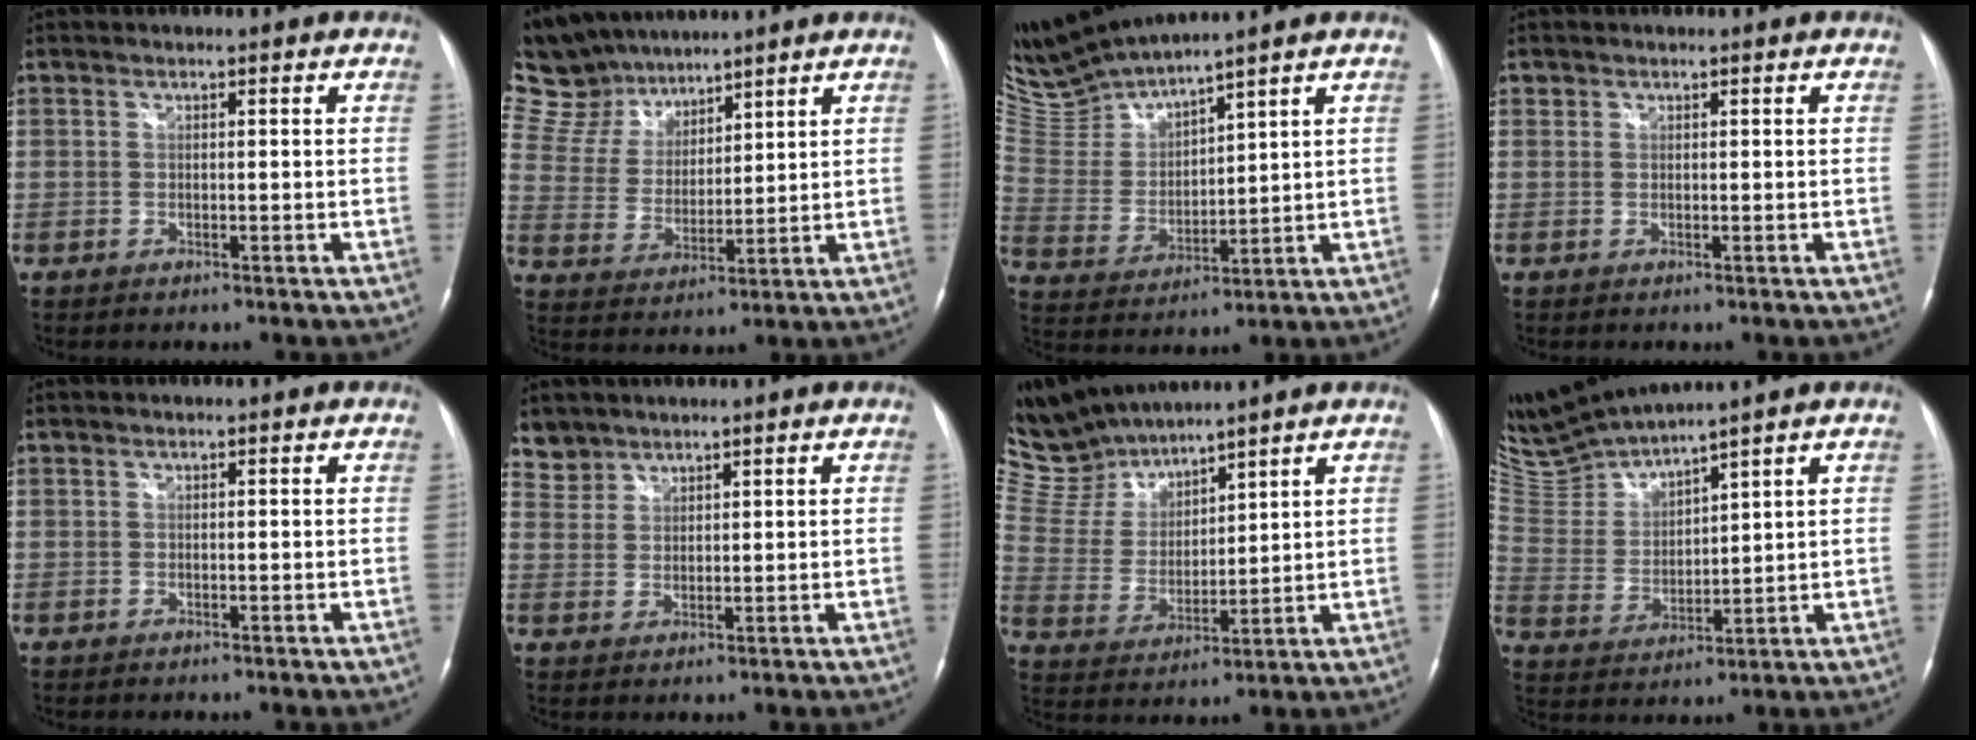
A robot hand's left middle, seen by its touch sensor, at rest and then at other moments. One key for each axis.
{"total": 12.1, "fx": 10.8, "fy": 5.0, "fz": 2.3, "tx": -0.060, "ty": 0.024, "tz": 0.218}
{"total": 10.2, "fx": 10.0, "fy": -1.0, "fz": 2.2, "tx": -0.072, "ty": -0.001, "tz": 0.220}
{"total": 0.5, "fx": 0.3, "fy": 0.4, "fz": 0.0, "tx": 0.002, "ty": 0.003, "tz": 0.006}
{"total": 0.0}
{"total": 3.3, "fx": 2.9, "fy": 1.6, "fz": -0.6, "tx": 0.019, "ty": 0.008, "tz": 0.057}
{"total": 9.0, "fx": 8.9, "fy": 1.0, "fz": 0.2, "tx": -0.032, "ty": 0.011, "tz": 0.202}
{"total": 9.7, "fx": 9.4, "fy": -1.1, "fz": 2.3, "tx": -0.071, "ty": 0.000, "tz": 0.206}